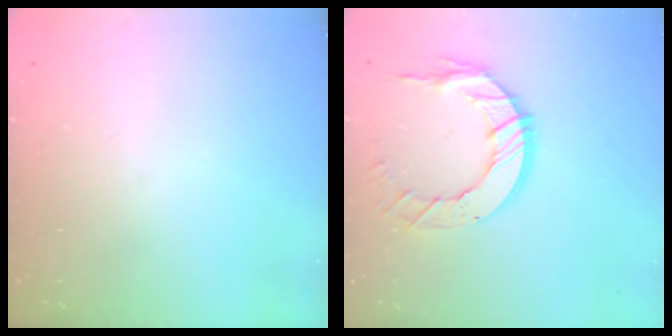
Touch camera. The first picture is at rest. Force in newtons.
{"total": 12.3, "press": 12.3, "slide": 1.2}